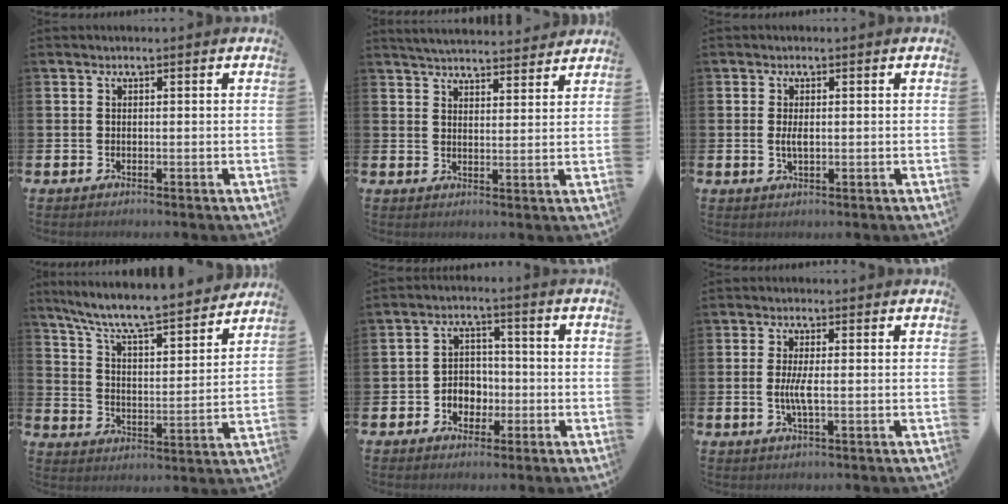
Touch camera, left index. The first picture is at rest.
{"total": 4.2, "force": [4.2, 0.3, 0.2], "torque": [-0.014, -0.026, 0.075]}
{"total": 1.8, "force": [0.1, 0.7, 1.6], "torque": [-0.033, 0.002, 0.001]}
{"total": 8.2, "force": [7.6, 0.7, 3.0], "torque": [-0.089, -0.060, 0.125]}
{"total": 3.8, "force": [-1.2, 3.4, 1.2], "torque": [-0.025, 0.004, -0.032]}
{"total": 2.7, "force": [-0.2, 0.3, 2.7], "torque": [-0.058, -0.001, -0.004]}